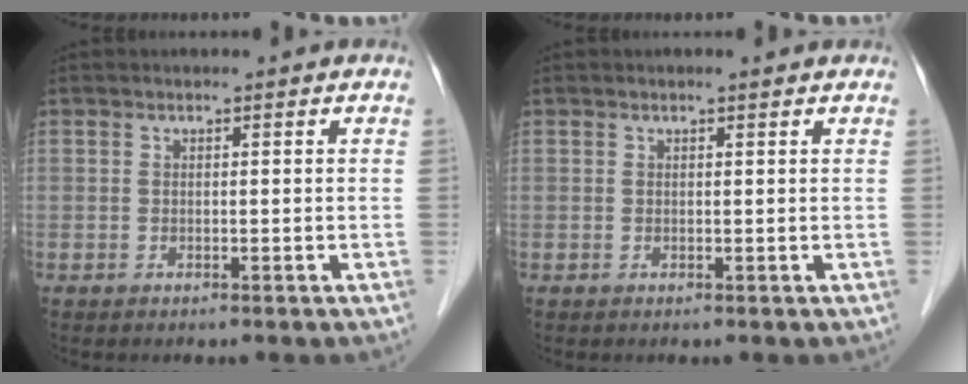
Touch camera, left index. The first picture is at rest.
{"total": 0.8, "force": [0.7, 0.1, 0.4], "torque": [-0.012, 0.005, 0.010]}